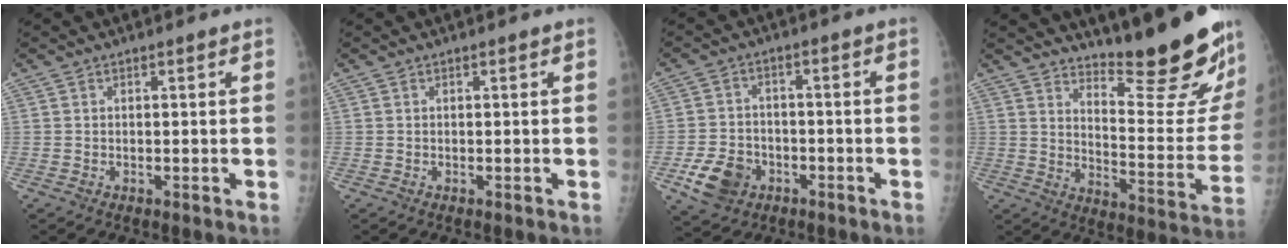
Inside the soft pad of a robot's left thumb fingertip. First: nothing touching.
{"total": 0.0}
{"total": 8.3, "force": [-3.8, 6.4, 3.9], "torque": [-0.058, 0.020, -0.061]}
{"total": 21.5, "force": [18.3, 3.3, 10.8], "torque": [-0.124, -0.175, 0.247]}